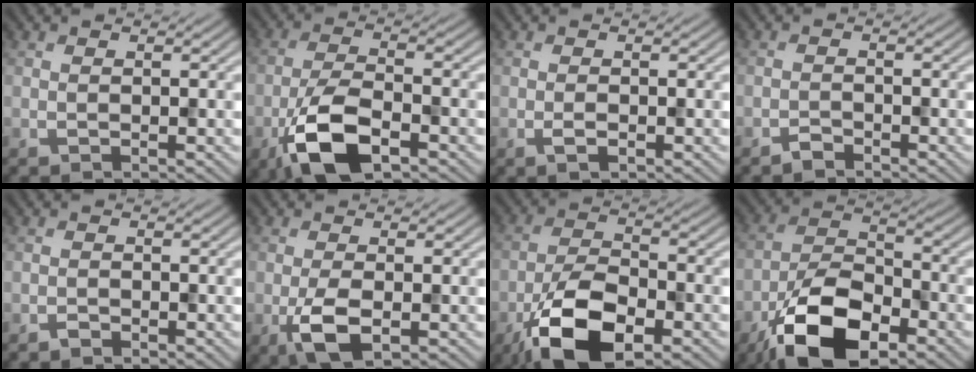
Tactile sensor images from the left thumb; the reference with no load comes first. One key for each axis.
{"total": 9.6, "fx": -4.8, "fy": 3.8, "fz": 7.4, "tx": -0.151, "ty": -0.002, "tz": -0.100}
{"total": 1.1, "fx": -0.5, "fy": 0.4, "fz": 0.9, "tx": -0.021, "ty": -0.001, "tz": -0.010}
{"total": 1.3, "fx": -1.2, "fy": 0.3, "fz": 0.3, "tx": -0.004, "ty": 0.002, "tz": -0.027}
{"total": 0.6, "fx": -0.6, "fy": 0.2, "fz": 0.2, "tx": -0.002, "ty": 0.002, "tz": -0.013}
{"total": 4.6, "fx": -1.4, "fy": 1.9, "fz": 4.0, "tx": -0.086, "ty": -0.005, "tz": -0.029}
{"total": 11.3, "fx": -5.7, "fy": 4.9, "fz": 8.3, "tx": -0.166, "ty": -0.007, "tz": -0.117}
{"total": 12.3, "fx": -6.9, "fy": 5.5, "fz": 8.5, "tx": -0.166, "ty": -0.006, "tz": -0.144}